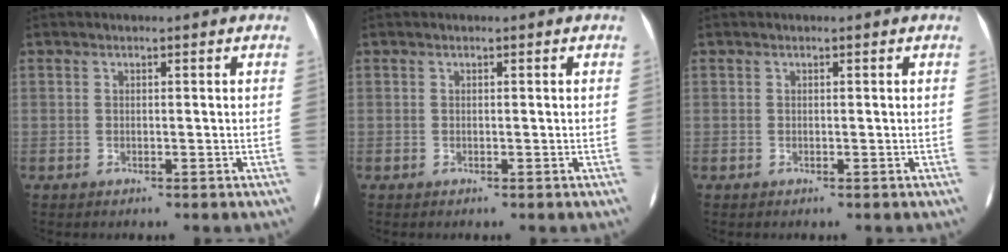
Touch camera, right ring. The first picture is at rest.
{"total": 0.0}
{"total": 0.0}